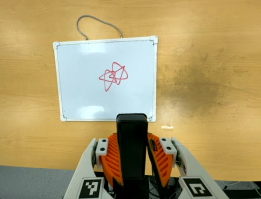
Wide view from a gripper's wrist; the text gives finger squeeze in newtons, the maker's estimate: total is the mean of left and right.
{"total": 4.7, "left": 3.4, "right": 6.1}